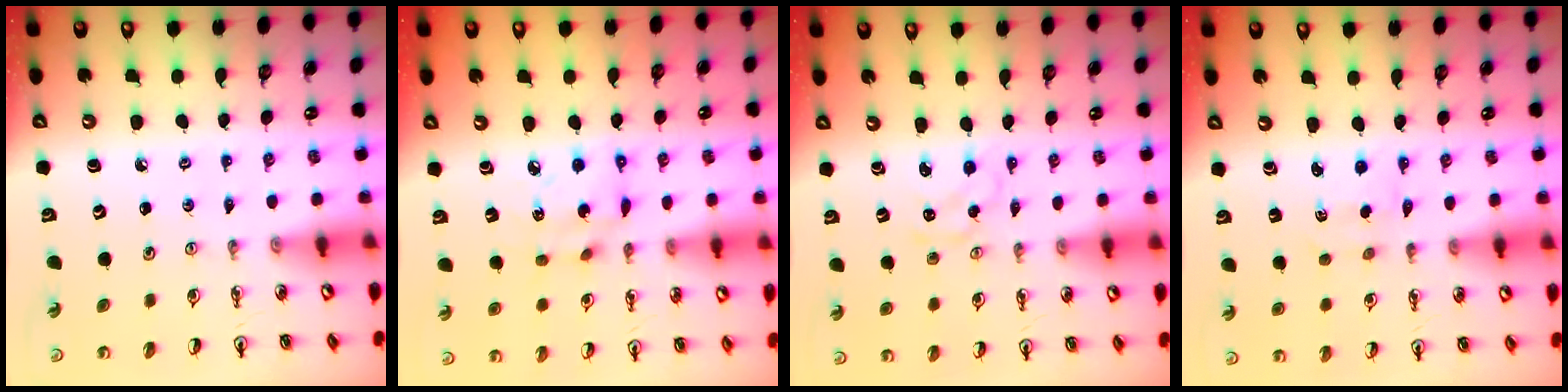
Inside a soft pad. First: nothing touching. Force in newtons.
{"total": 8.7, "press": 8.6, "slide": 0.4}
{"total": 1.4, "press": 1.4, "slide": 0.3}
{"total": 1.3, "press": 1.2, "slide": 0.6}